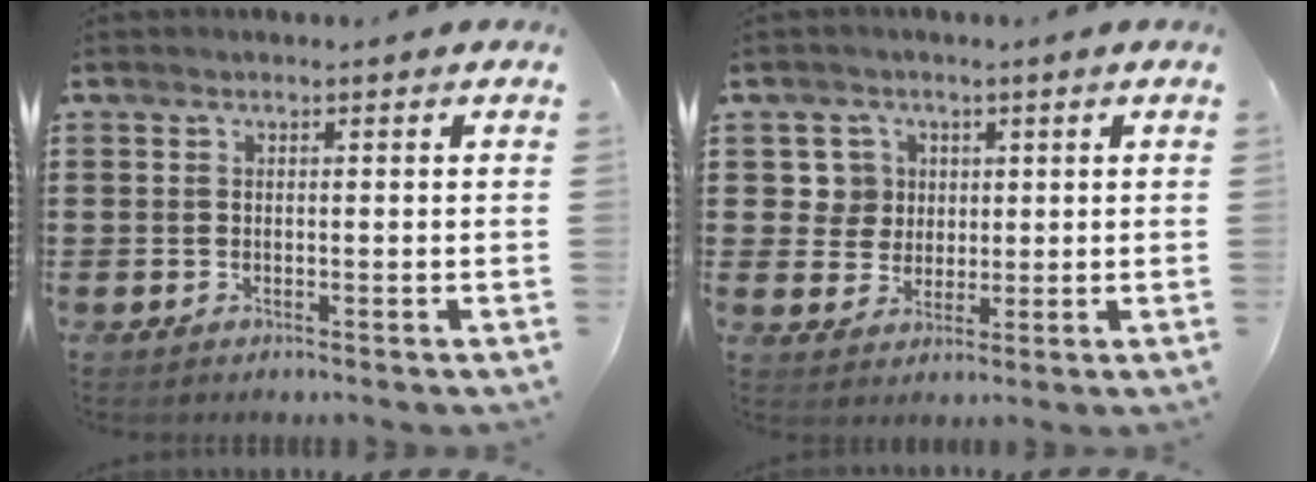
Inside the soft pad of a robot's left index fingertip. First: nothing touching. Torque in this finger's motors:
{"motor_torque": [0.10, 0.07, 0.10, 0.01]}